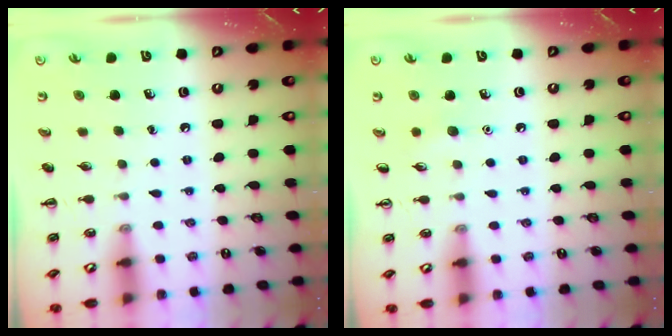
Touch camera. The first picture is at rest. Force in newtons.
{"total": 4.0, "press": 3.8, "slide": 1.2}